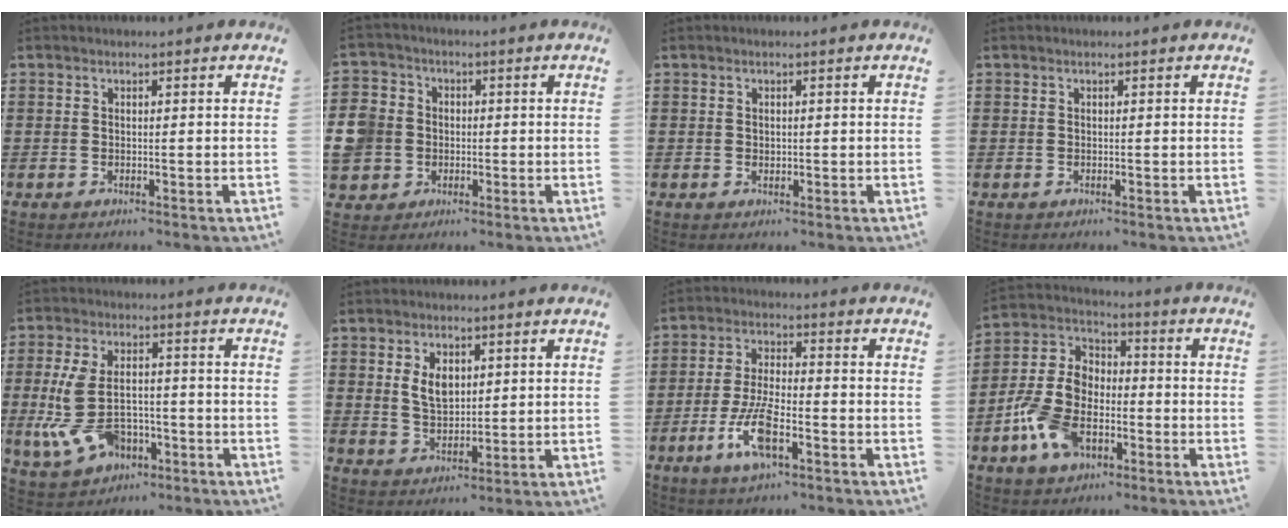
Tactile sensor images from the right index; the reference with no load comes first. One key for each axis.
{"total": 6.6, "fx": -1.2, "fy": 6.1, "fz": 2.3, "tx": -0.095, "ty": 0.007, "tz": -0.030}
{"total": 0.6, "fx": 0.2, "fy": 0.5, "fz": 0.1, "tx": -0.004, "ty": 0.004, "tz": 0.005}
{"total": 0.0}
{"total": 9.8, "fx": -2.1, "fy": 5.8, "fz": 7.6, "tx": -0.196, "ty": -0.002, "tz": -0.044}
{"total": 4.9, "fx": 1.5, "fy": 3.1, "fz": 3.5, "tx": -0.070, "ty": 0.008, "tz": 0.024}
{"total": 8.5, "fx": -3.6, "fy": 2.6, "fz": 7.3, "tx": -0.163, "ty": -0.011, "tz": -0.069}
{"total": 9.8, "fx": -3.2, "fy": 6.7, "fz": 6.4, "tx": -0.171, "ty": 0.006, "tz": -0.066}